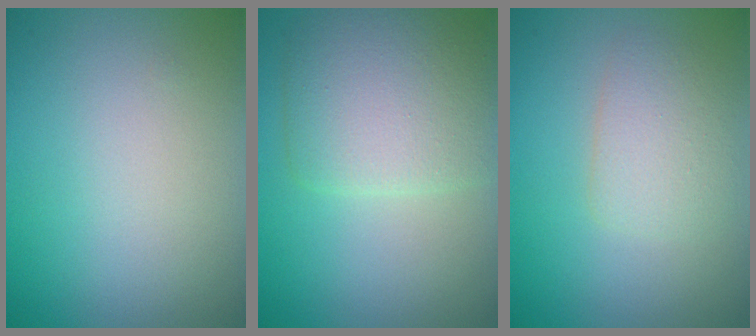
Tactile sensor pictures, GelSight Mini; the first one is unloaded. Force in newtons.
{"total": 5.7, "press": 5.7, "slide": 0.1}
{"total": 2.5, "press": 2.5, "slide": 0.1}